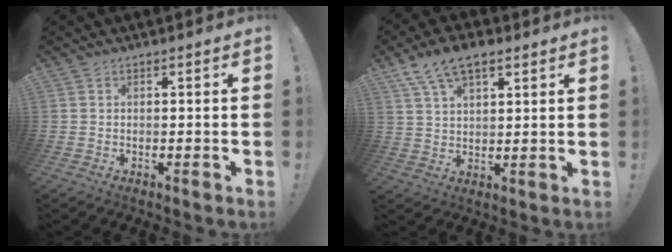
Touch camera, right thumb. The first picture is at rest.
{"total": 9.9, "force": [6.0, 4.6, 6.3], "torque": [-0.111, -0.018, 0.115]}